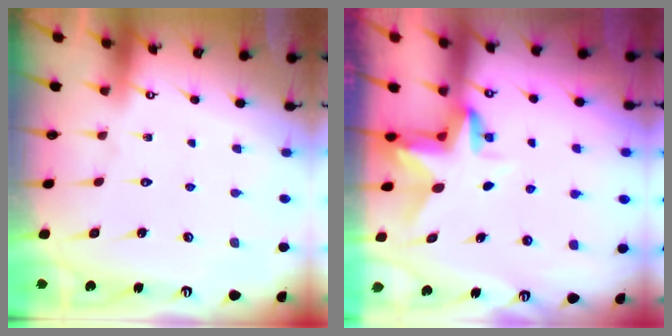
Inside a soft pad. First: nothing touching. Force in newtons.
{"total": 3.3, "press": 3.2, "slide": 0.3}